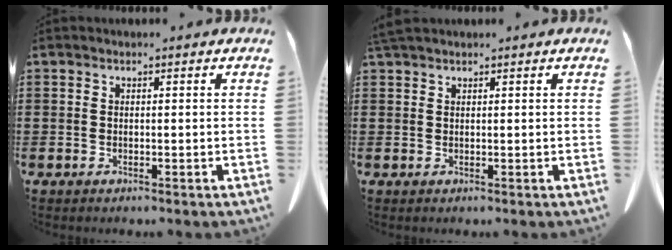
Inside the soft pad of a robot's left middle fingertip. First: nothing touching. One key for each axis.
{"total": 1.4, "fx": 1.2, "fy": 0.3, "fz": 0.6, "tx": -0.016, "ty": 0.000, "tz": 0.024}